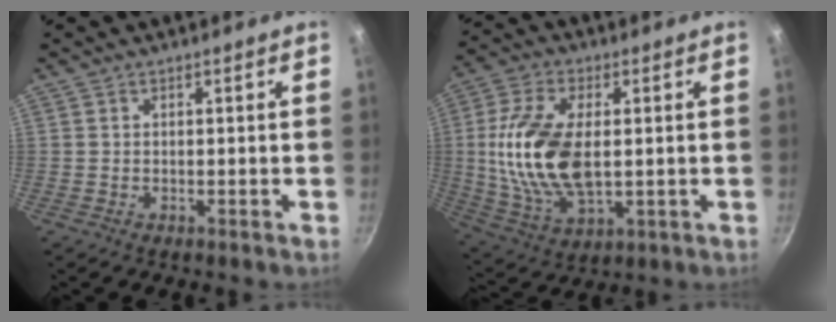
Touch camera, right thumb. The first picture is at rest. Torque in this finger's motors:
{"motor_torque": [0.32, 0.44, 1.79, 0.06, 0.37]}